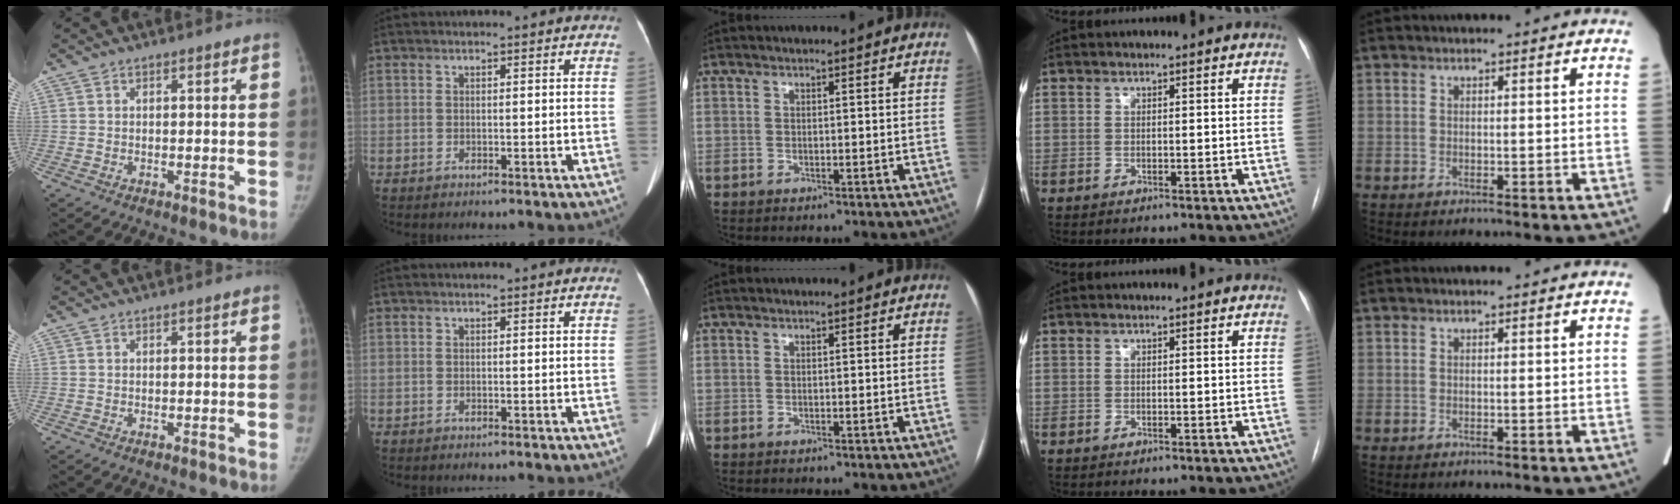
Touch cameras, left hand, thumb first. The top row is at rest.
{}